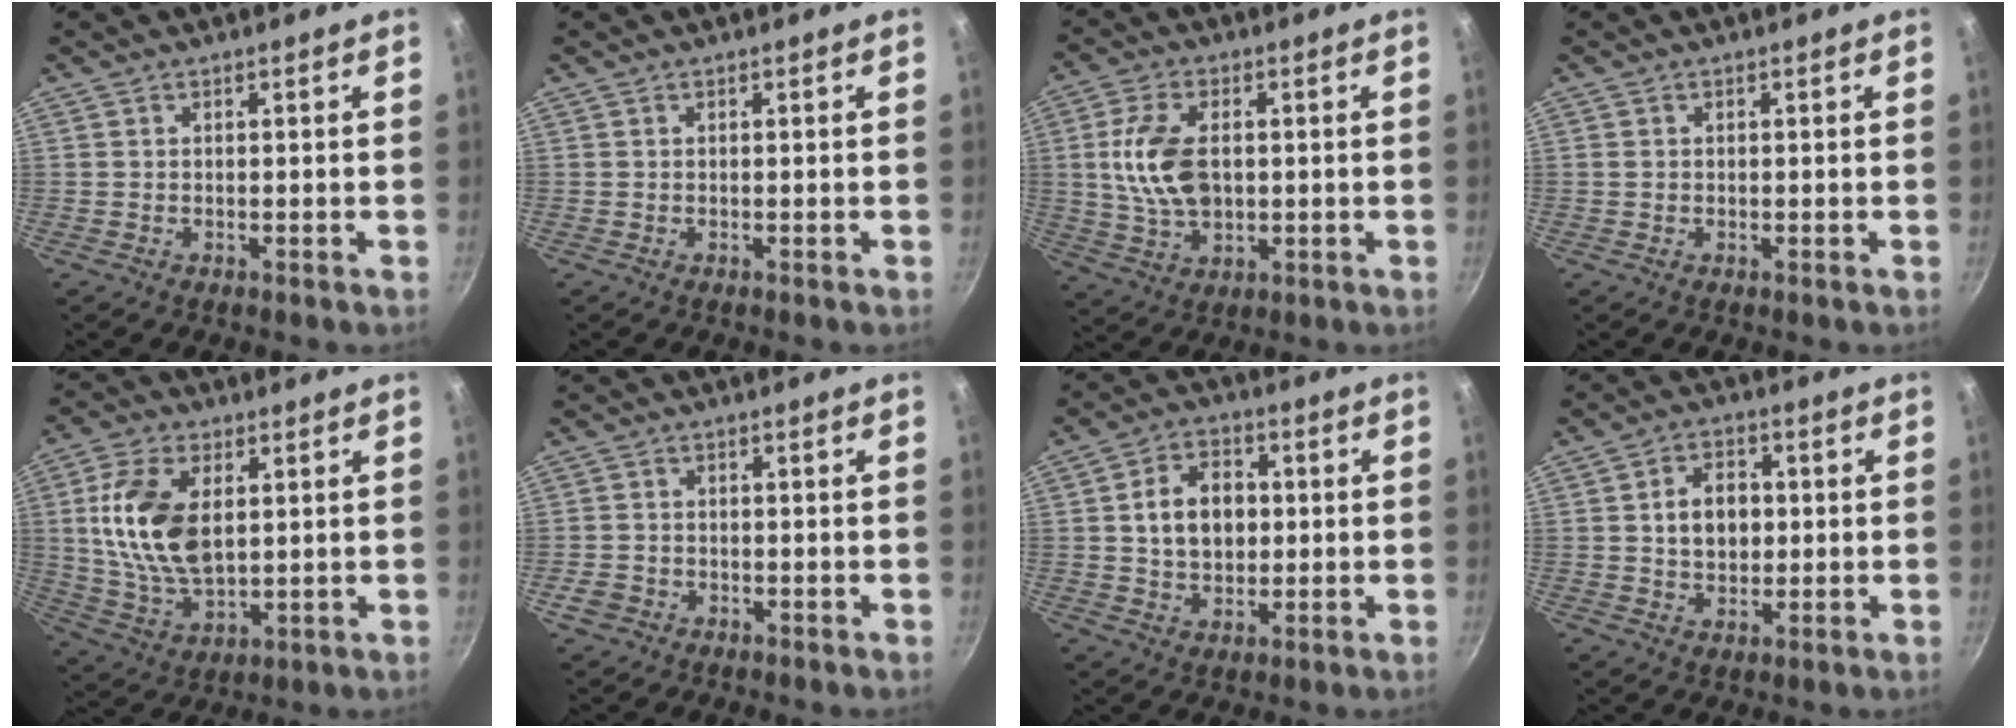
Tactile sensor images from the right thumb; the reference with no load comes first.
{"total": 0.0}
{"total": 11.5, "force": [1.0, 7.1, 9.1], "torque": [-0.165, 0.000, 0.020]}
{"total": 0.5, "force": [0.0, 0.5, 0.2], "torque": [-0.001, 0.001, 0.000]}
{"total": 15.4, "force": [2.9, 8.9, 12.2], "torque": [-0.221, -0.014, 0.061]}
{"total": 3.0, "force": [-1.5, 2.3, 1.1], "torque": [-0.020, 0.016, -0.026]}
{"total": 10.3, "force": [0.9, 7.6, 6.9], "torque": [-0.094, 0.012, 0.013]}
{"total": 8.0, "force": [0.7, 5.9, 5.3], "torque": [-0.065, 0.008, 0.009]}